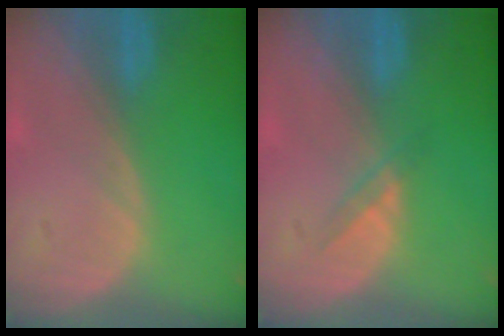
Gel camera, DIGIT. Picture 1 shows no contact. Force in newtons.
{"total": 1.9, "press": 1.7, "slide": 1.0}